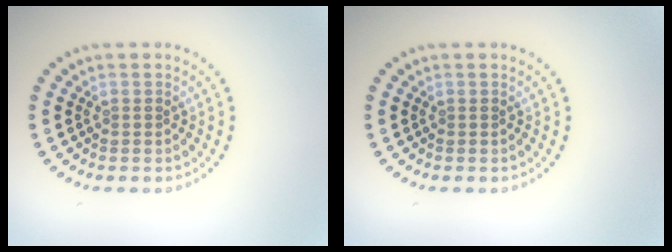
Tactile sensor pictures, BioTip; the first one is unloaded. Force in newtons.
{"total": 0.0}